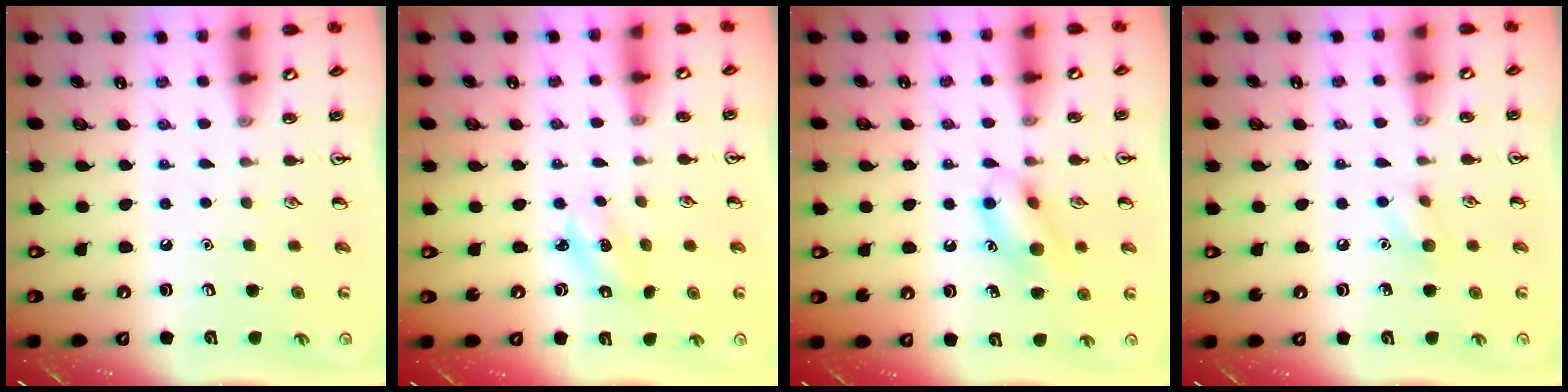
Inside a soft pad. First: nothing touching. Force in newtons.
{"total": 2.2, "press": 2.1, "slide": 0.4}
{"total": 11.6, "press": 11.5, "slide": 1.6}
{"total": 6.6, "press": 6.4, "slide": 1.7}